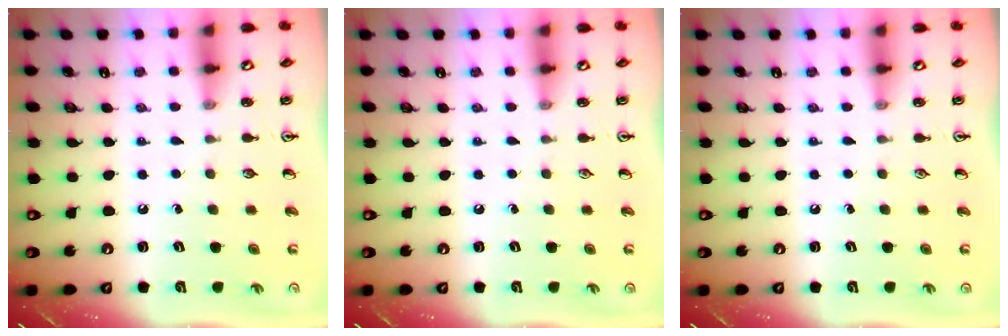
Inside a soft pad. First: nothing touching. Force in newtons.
{"total": 0.0}
{"total": 0.0}